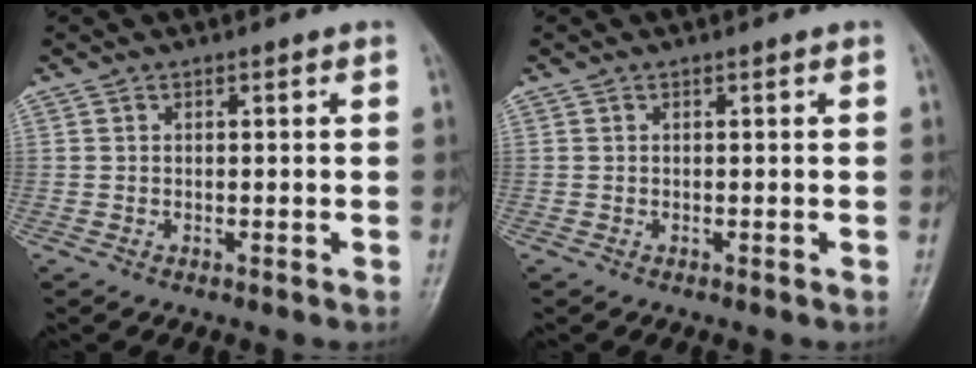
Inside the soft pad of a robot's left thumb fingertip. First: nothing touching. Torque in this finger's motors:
{"motor_torque": [0.00, 0.00, -0.08, 0.08, 0.00]}